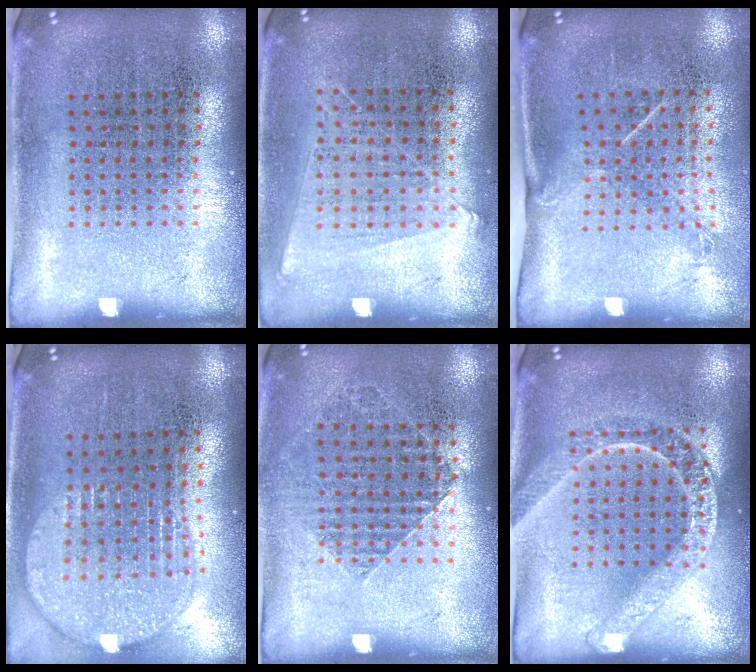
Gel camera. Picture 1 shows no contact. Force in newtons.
{"total": 1.0, "press": 0.9, "slide": 0.4}
{"total": 1.5, "press": 1.0, "slide": 1.1}
{"total": 1.9, "press": 1.6, "slide": 1.0}
{"total": 1.0, "press": 1.0, "slide": 0.2}
{"total": 1.7, "press": 1.7, "slide": 0.2}